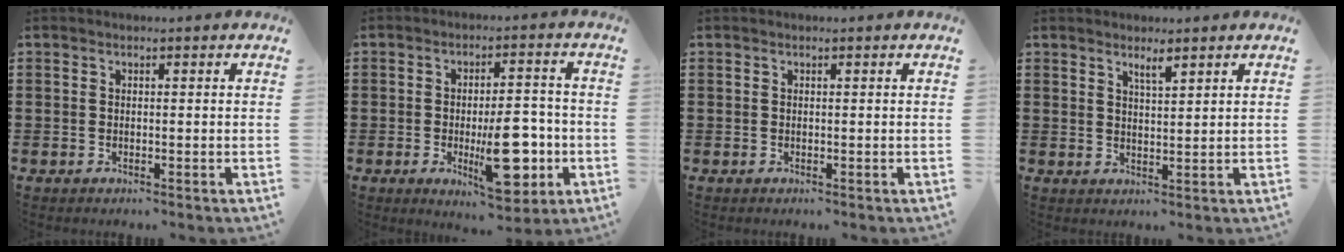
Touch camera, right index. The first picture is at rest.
{"total": 12.3, "force": [-3.1, 5.3, 10.7], "torque": [-0.147, -0.011, -0.045]}
{"total": 0.0}
{"total": 2.3, "force": [1.8, 0.3, 1.3], "torque": [-0.020, -0.001, 0.030]}